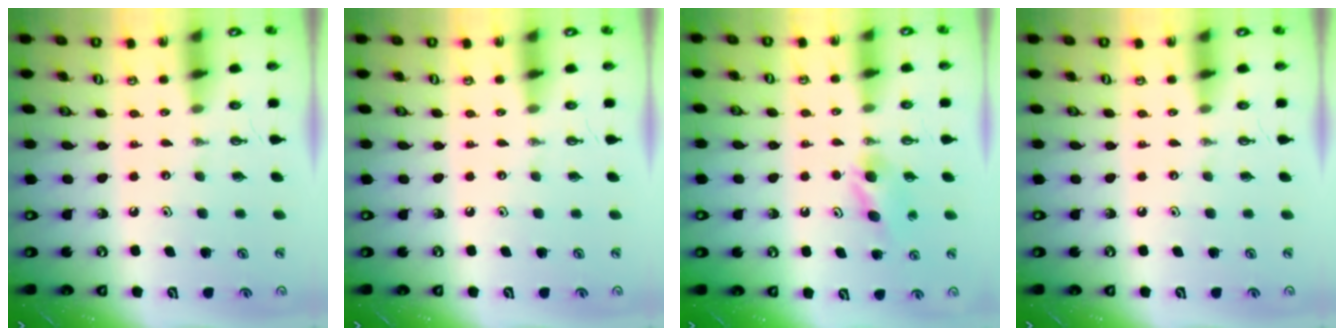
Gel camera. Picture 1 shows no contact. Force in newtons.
{"total": 0.0}
{"total": 4.7, "press": 4.6, "slide": 1.1}
{"total": 0.0}